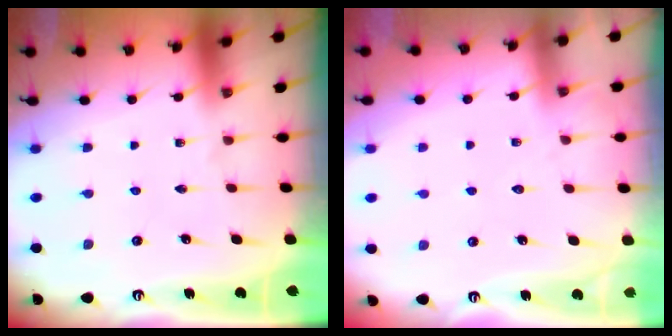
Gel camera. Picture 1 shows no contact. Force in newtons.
{"total": 4.5, "press": 4.5, "slide": 0.6}